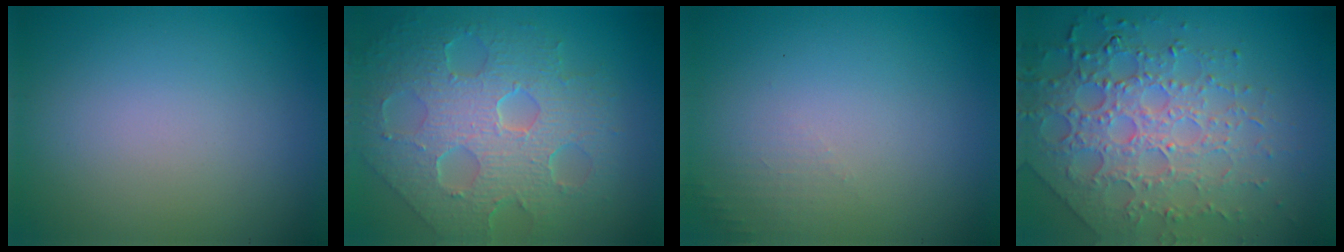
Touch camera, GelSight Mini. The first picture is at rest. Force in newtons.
{"total": 8.7, "press": 5.9, "slide": 6.4}
{"total": 1.1, "press": 1.1, "slide": 0.3}
{"total": 7.9, "press": 5.6, "slide": 5.6}